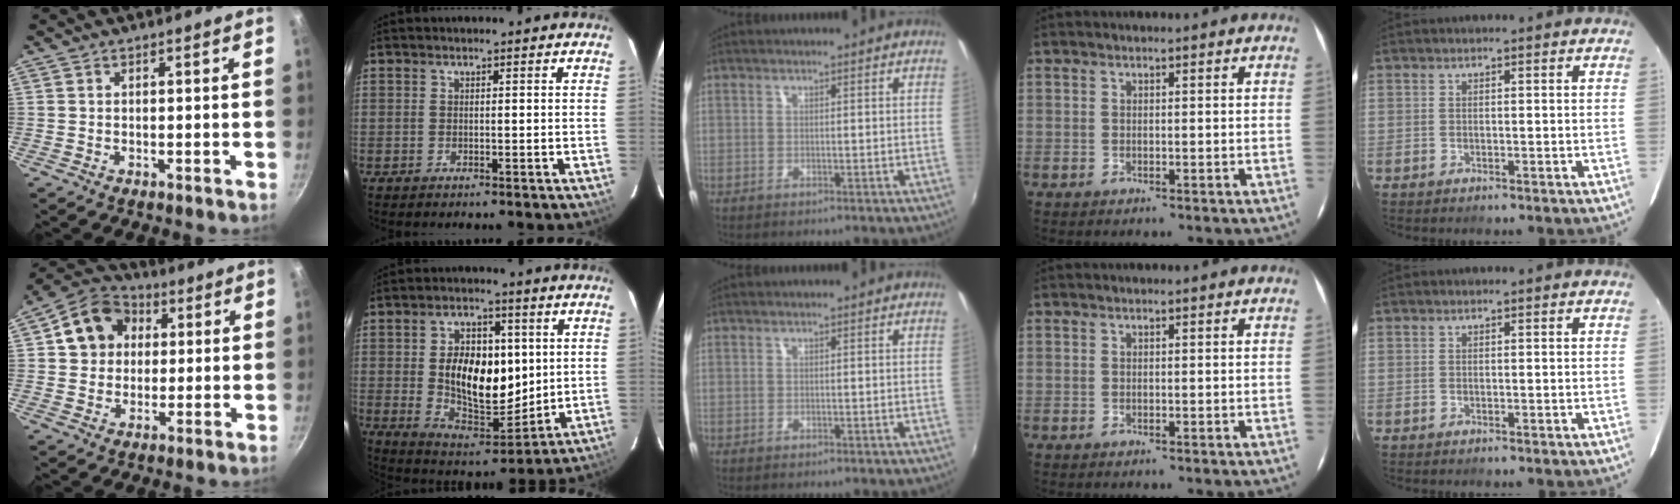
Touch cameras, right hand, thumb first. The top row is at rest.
{"thumb": {"total": 11.6, "force": [2.6, 9.9, 5.5], "torque": [-0.064, 0.018, 0.028]}, "index": {"total": 15.7, "force": [2.0, 9.4, 12.5], "torque": [-0.224, 0.001, 0.048]}}